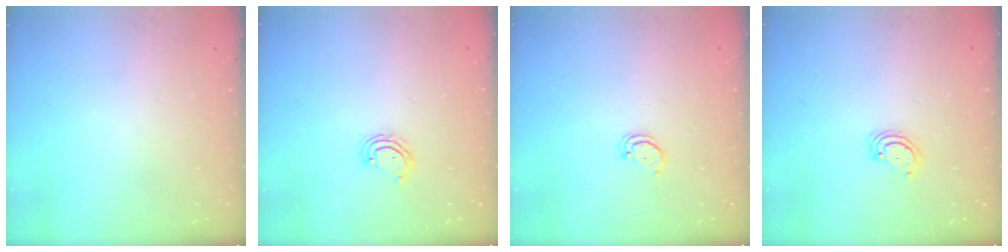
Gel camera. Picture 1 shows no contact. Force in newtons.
{"total": 4.6, "press": 4.6, "slide": 0.3}
{"total": 2.1, "press": 2.1, "slide": 0.2}
{"total": 2.9, "press": 2.9, "slide": 0.3}